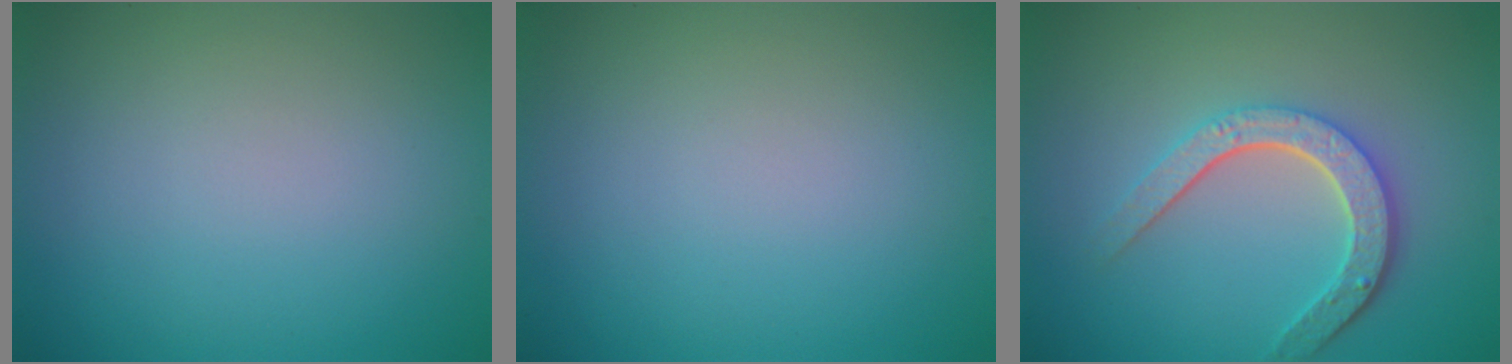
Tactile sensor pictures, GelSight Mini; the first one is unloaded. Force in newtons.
{"total": 0.0}
{"total": 4.6, "press": 3.5, "slide": 2.9}